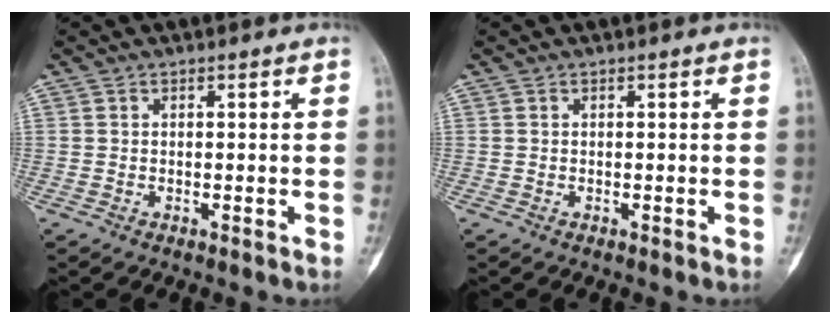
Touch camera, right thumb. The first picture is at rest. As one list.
[{"total": 0.0}]